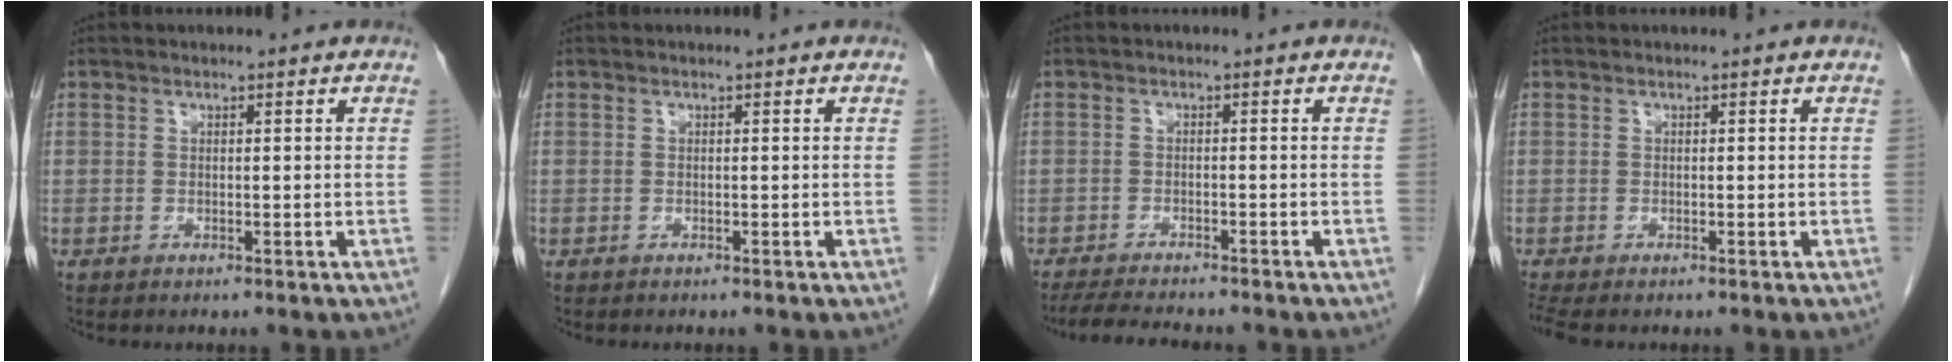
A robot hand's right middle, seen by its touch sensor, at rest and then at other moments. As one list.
[{"total": 0.0}, {"total": 7.6, "force": [-6.8, 0.8, 3.2], "torque": [-0.050, -0.018, -0.106]}, {"total": 1.7, "force": [-1.5, 0.2, 0.7], "torque": [-0.016, -0.006, -0.027]}]